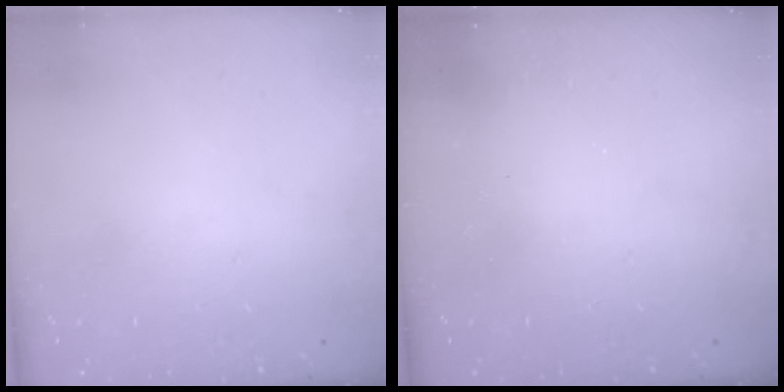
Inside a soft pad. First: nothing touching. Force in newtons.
{"total": 2.5, "press": 2.4, "slide": 0.8}